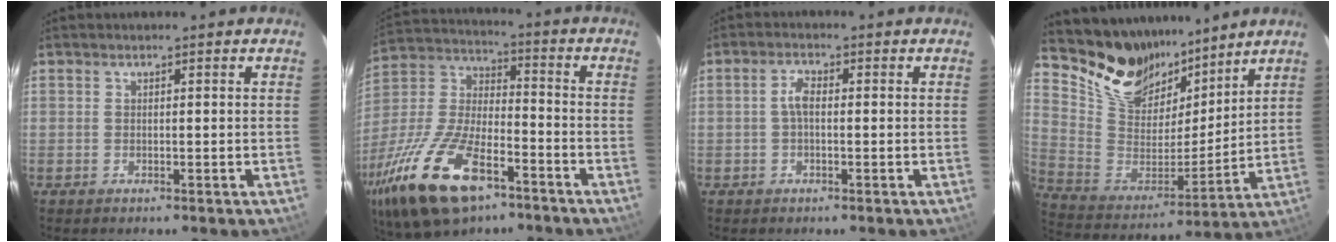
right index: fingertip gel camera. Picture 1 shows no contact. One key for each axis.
{"total": 24.6, "fx": -13.9, "fy": 10.8, "fz": 17.3, "tx": -0.371, "ty": -0.032, "tz": -0.248}
{"total": 2.6, "fx": -0.2, "fy": 1.2, "fz": 2.3, "tx": -0.048, "ty": 0.009, "tz": -0.003}
{"total": 17.6, "fx": 14.2, "fy": 8.6, "fz": 6.0, "tx": -0.159, "ty": -0.005, "tz": 0.269}